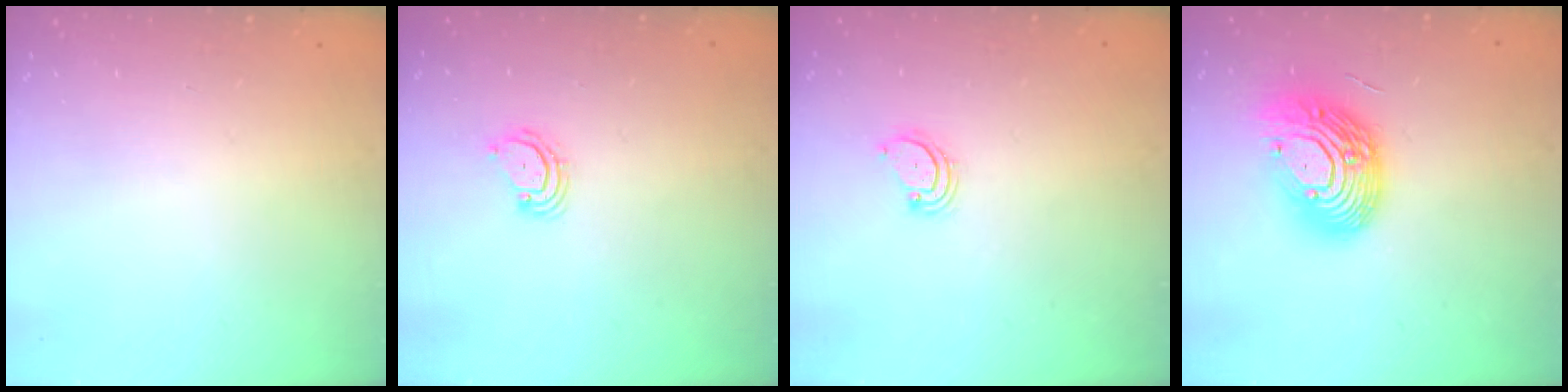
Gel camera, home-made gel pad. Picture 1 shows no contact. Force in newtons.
{"total": 3.8, "press": 3.8, "slide": 0.3}
{"total": 3.0, "press": 3.0, "slide": 0.4}
{"total": 17.8, "press": 17.7, "slide": 1.4}